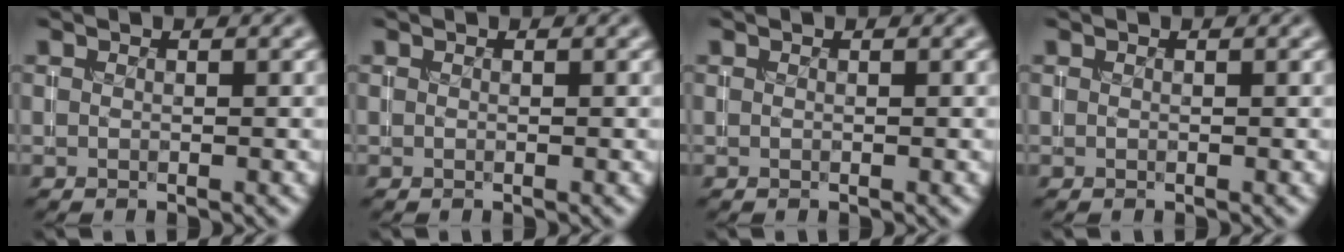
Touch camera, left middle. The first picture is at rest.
{"total": 0.0}
{"total": 0.0}
{"total": 0.0}